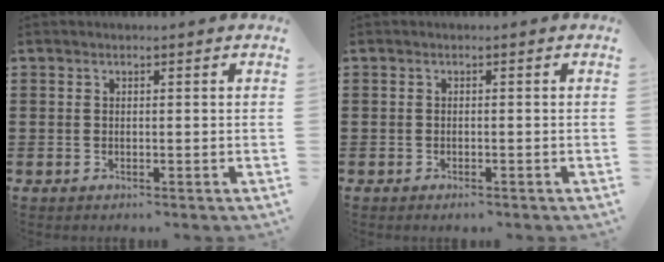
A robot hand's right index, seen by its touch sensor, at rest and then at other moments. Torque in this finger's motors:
{"motor_torque": [0.12, 0.30, 0.10, 0.00]}